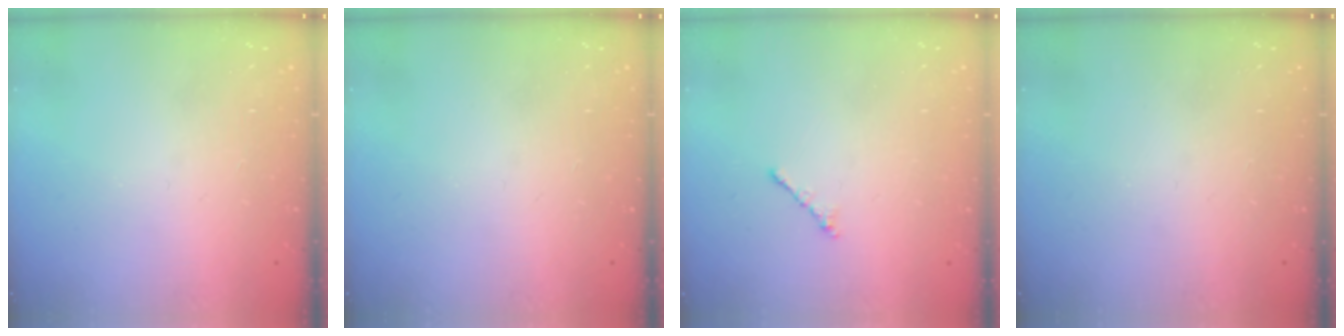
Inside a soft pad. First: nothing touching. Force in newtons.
{"total": 0.0}
{"total": 0.9, "press": 0.7, "slide": 0.5}
{"total": 0.0}